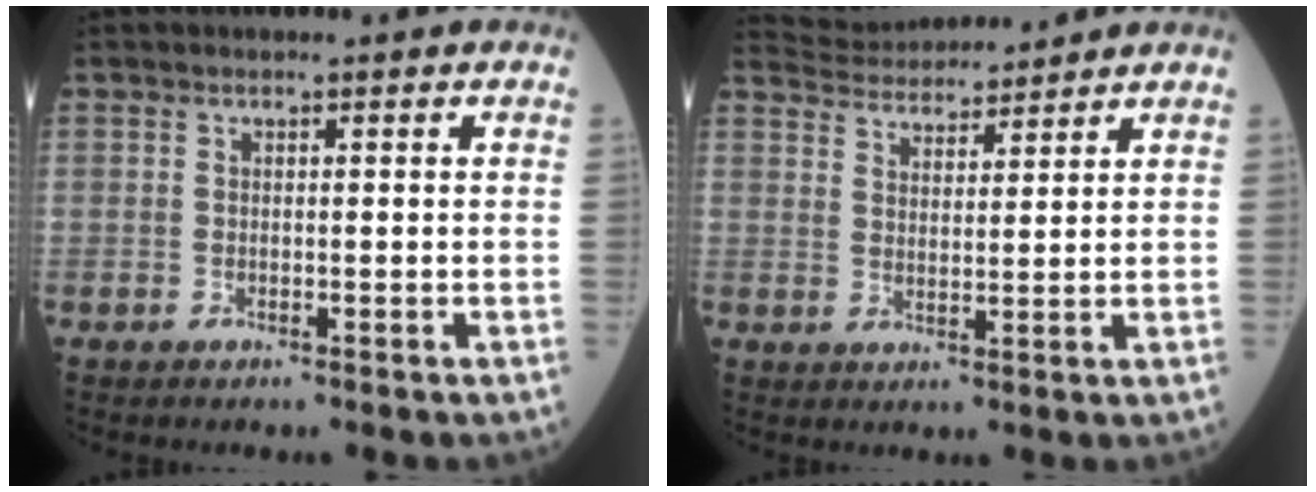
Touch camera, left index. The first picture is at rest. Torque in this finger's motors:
{"motor_torque": [-0.49, -1.01, 0.00, 0.00]}